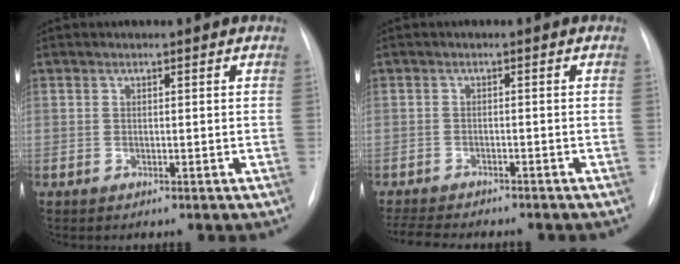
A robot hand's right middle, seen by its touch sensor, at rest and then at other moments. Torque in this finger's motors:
{"motor_torque": [0.35, -0.33, 0.06, 0.02]}